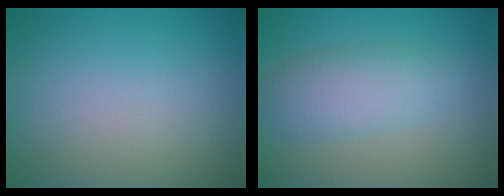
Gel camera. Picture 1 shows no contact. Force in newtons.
{"total": 3.9, "press": 3.9, "slide": 0.3}